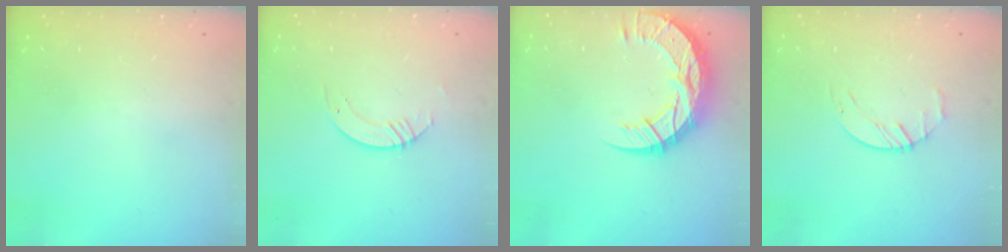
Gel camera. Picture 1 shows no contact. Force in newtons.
{"total": 3.1, "press": 3.1, "slide": 0.2}
{"total": 15.7, "press": 15.6, "slide": 1.2}
{"total": 2.7, "press": 2.6, "slide": 0.3}